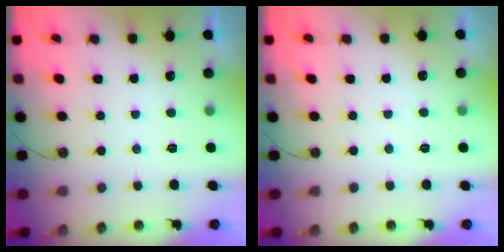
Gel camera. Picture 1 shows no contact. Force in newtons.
{"total": 2.3, "press": 2.3, "slide": 0.4}